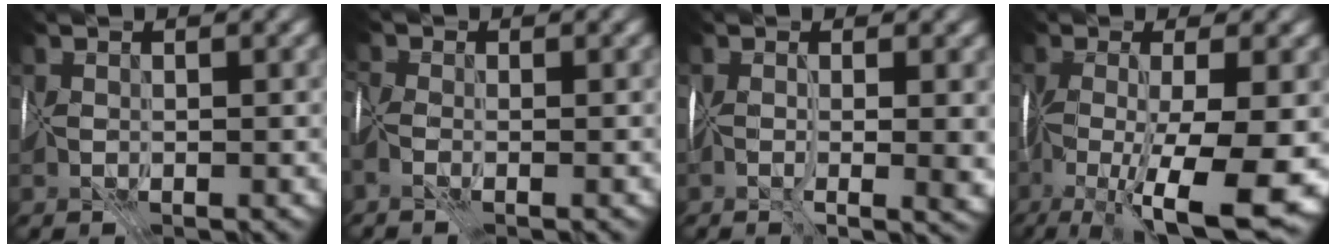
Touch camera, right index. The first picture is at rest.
{"total": 3.1, "force": [-2.1, 1.4, 1.9], "torque": [-0.032, 0.004, -0.035]}
{"total": 5.6, "force": [-0.5, 1.9, 5.2], "torque": [-0.074, -0.011, 0.003]}
{"total": 12.6, "force": [-5.0, 2.8, 11.2], "torque": [-0.211, -0.024, -0.080]}